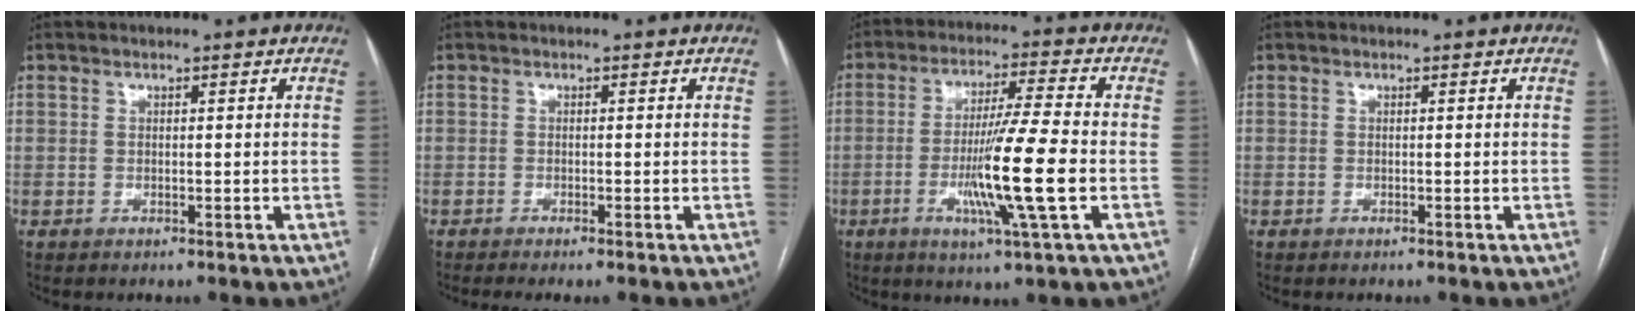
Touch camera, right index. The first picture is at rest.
{"total": 2.6, "force": [-2.1, -0.1, 1.6], "torque": [-0.019, -0.004, -0.030]}
{"total": 12.4, "force": [-3.0, -0.9, 12.0], "torque": [-0.224, -0.015, -0.059]}
{"total": 0.0}